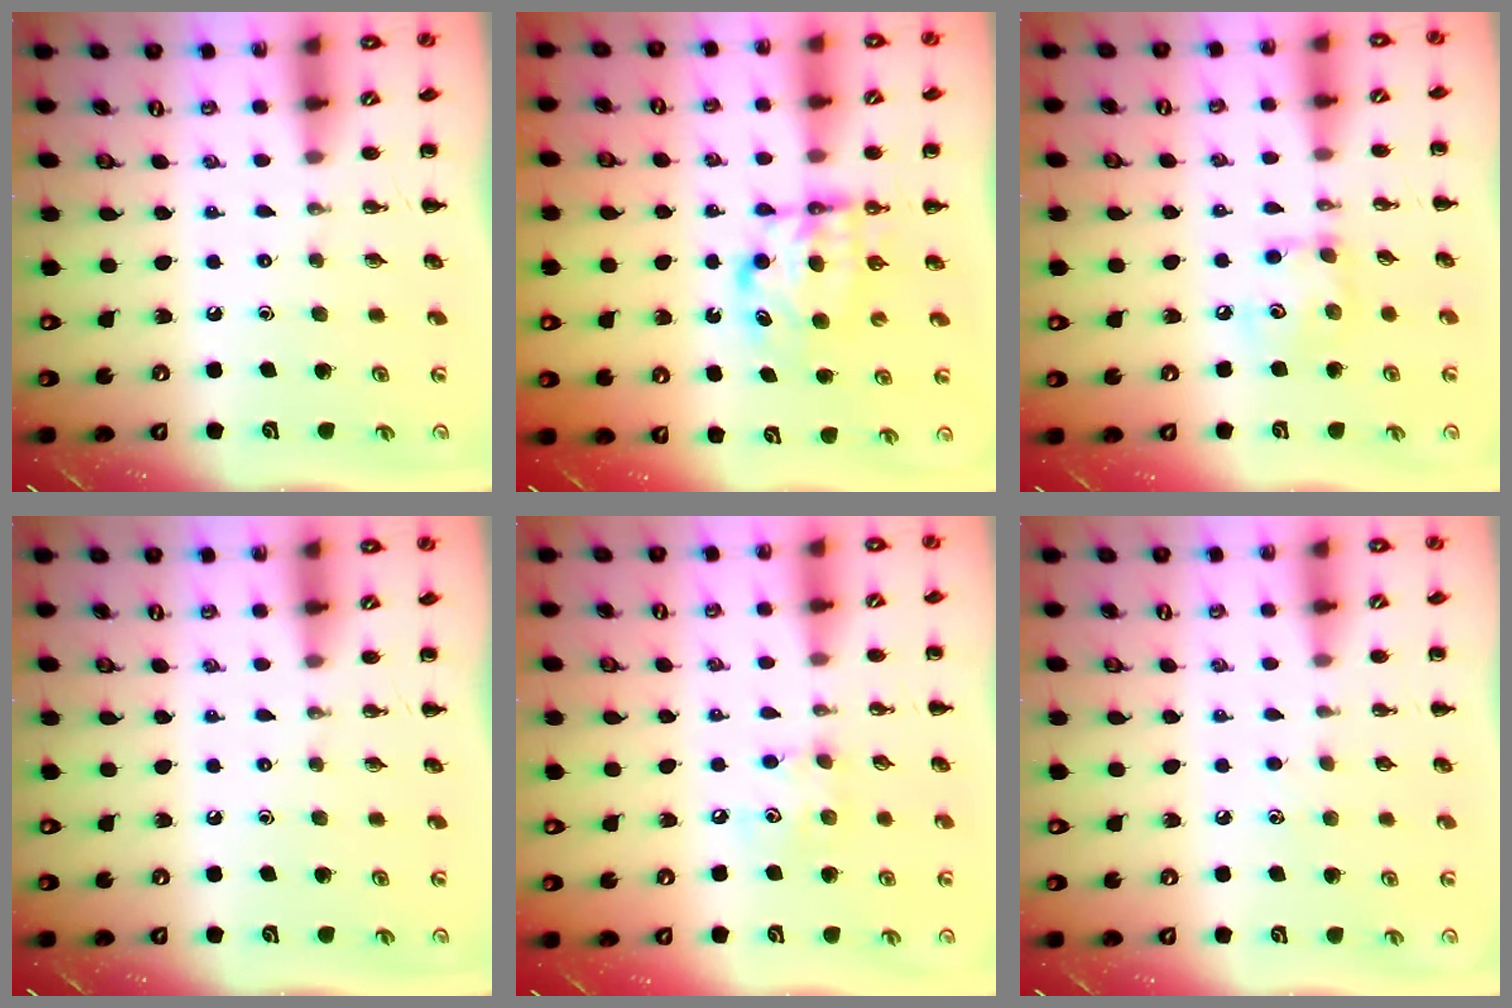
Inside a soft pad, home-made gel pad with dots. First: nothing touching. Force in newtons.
{"total": 6.4, "press": 6.4, "slide": 0.5}
{"total": 7.4, "press": 7.4, "slide": 0.3}
{"total": 0.0}
{"total": 5.3, "press": 5.3, "slide": 0.7}
{"total": 3.2, "press": 3.1, "slide": 0.9}